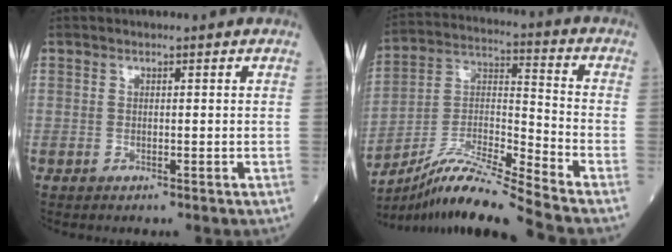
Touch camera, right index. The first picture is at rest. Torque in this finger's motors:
{"motor_torque": [-0.44, -0.61, 0.18, 0.03]}